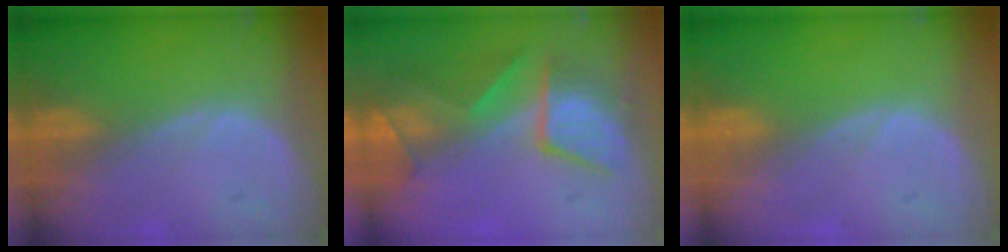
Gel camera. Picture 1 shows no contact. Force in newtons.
{"total": 10.0, "press": 8.6, "slide": 5.1}
{"total": 0.0}